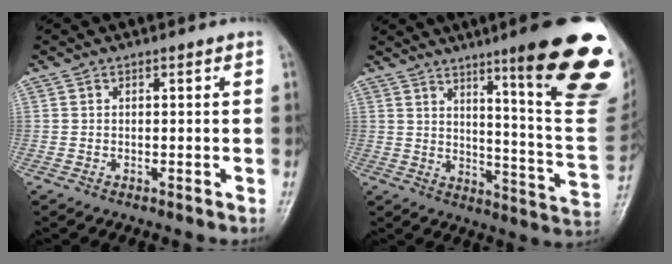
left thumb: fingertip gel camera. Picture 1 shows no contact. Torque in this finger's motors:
{"motor_torque": [3.27, 1.74, 1.62, -1.15, 0.38]}